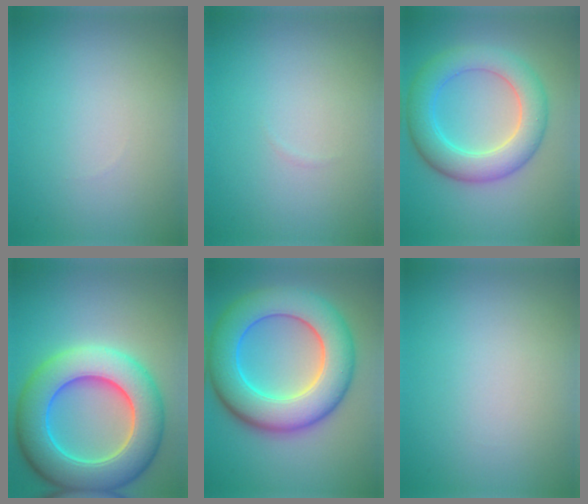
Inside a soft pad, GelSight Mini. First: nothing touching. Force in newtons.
{"total": 0.0}
{"total": 6.3, "press": 6.3, "slide": 0.2}
{"total": 10.6, "press": 10.6, "slide": 0.5}
{"total": 10.4, "press": 10.4, "slide": 0.1}
{"total": 0.0}